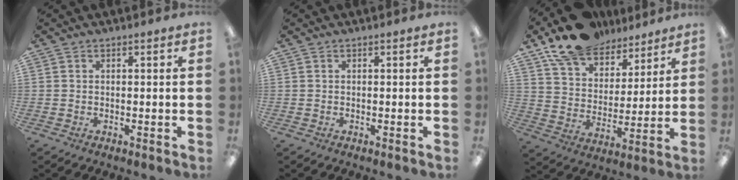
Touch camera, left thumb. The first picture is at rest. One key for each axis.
{"total": 0.0}
{"total": 15.7, "fx": 12.7, "fy": 7.6, "fz": 5.3, "tx": -0.106, "ty": -0.078, "tz": 0.235}